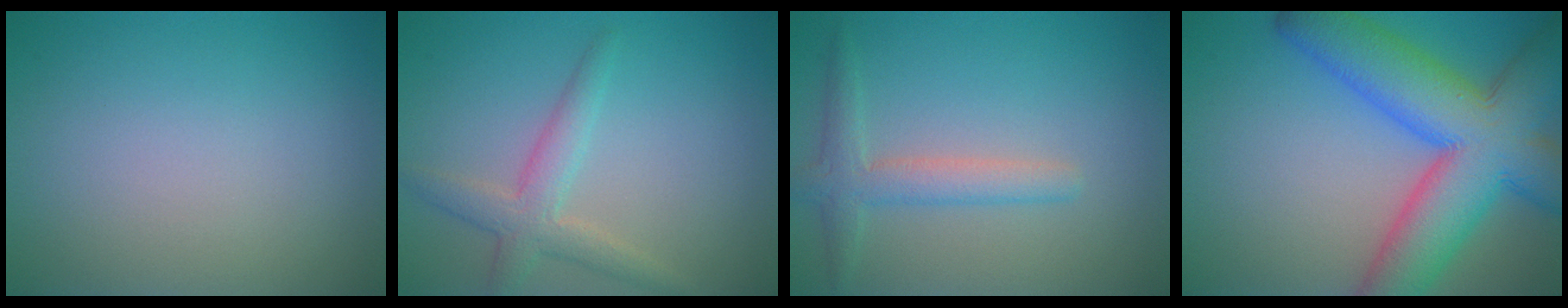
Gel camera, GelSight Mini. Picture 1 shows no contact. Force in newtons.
{"total": 3.0, "press": 3.0, "slide": 0.1}
{"total": 2.8, "press": 2.8, "slide": 0.1}
{"total": 12.3, "press": 12.3, "slide": 0.7}